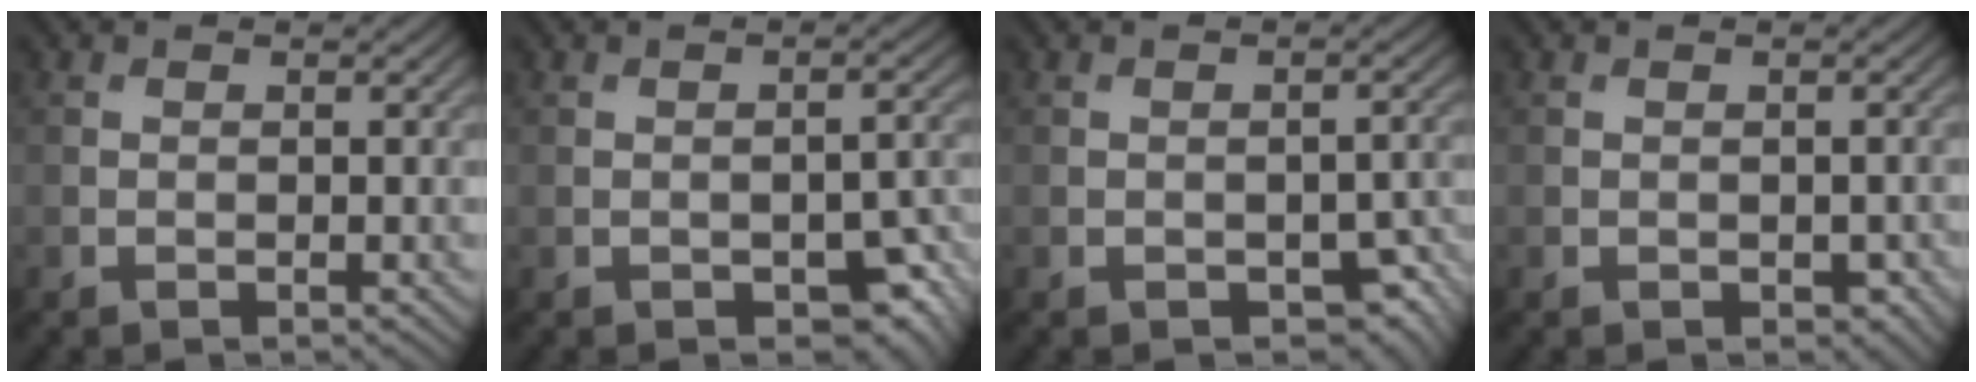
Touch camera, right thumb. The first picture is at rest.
{"total": 5.2, "force": [-2.4, 2.5, 3.9], "torque": [-0.050, -0.009, -0.025]}
{"total": 4.8, "force": [-2.1, 2.6, 3.4], "torque": [-0.042, -0.011, -0.021]}
{"total": 1.5, "force": [-0.5, 1.0, 1.0], "torque": [-0.016, -0.010, -0.002]}